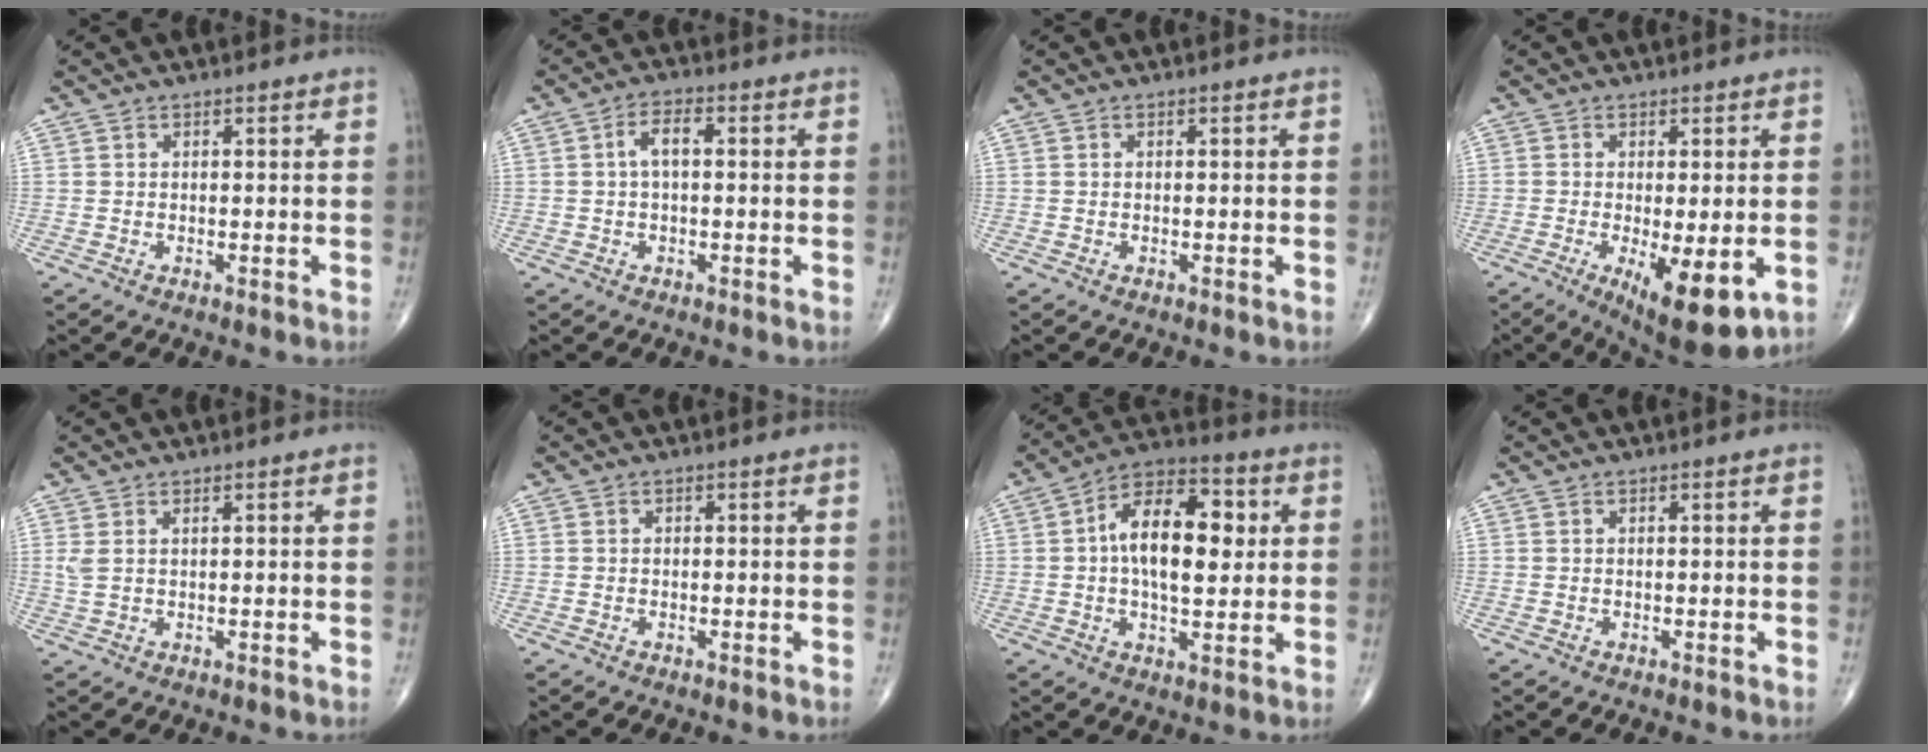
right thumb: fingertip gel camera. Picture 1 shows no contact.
{"total": 3.9, "force": [0.3, 1.8, 3.5], "torque": [-0.064, 0.016, 0.003]}
{"total": 0.0}
{"total": 11.1, "force": [-3.4, 3.6, 10.0], "torque": [-0.149, -0.023, -0.041]}
{"total": 2.2, "force": [0.8, 0.8, 1.8], "torque": [-0.049, 0.007, 0.026]}
{"total": 0.0}
{"total": 15.3, "force": [1.9, 8.0, 12.9], "torque": [-0.191, 0.019, 0.023]}
{"total": 0.0}